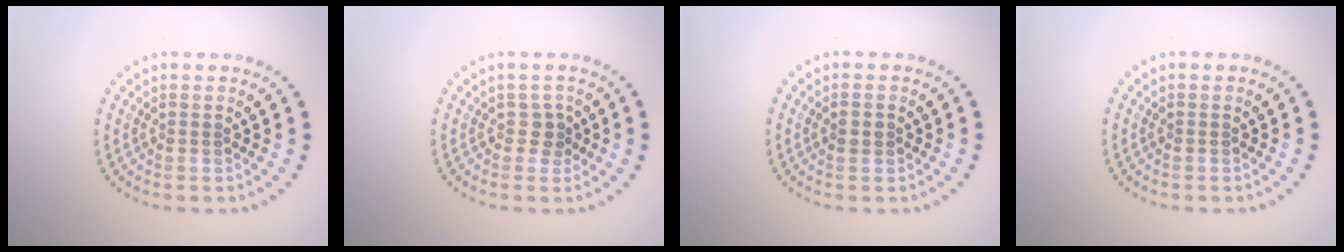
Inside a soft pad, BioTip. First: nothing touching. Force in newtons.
{"total": 1.3, "press": 1.0, "slide": 0.8}
{"total": 1.4, "press": 1.4, "slide": 0.3}
{"total": 0.0}